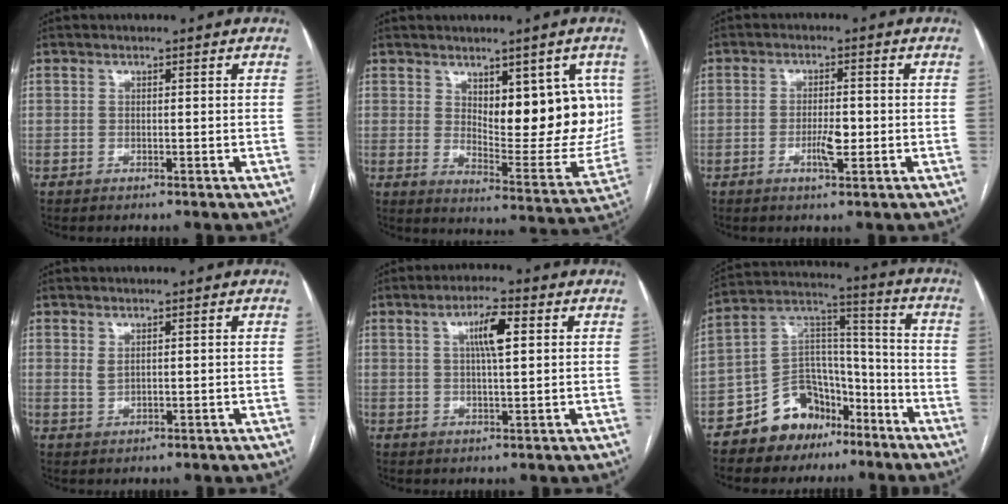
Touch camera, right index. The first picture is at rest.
{"total": 13.9, "force": [3.9, 5.3, 12.2], "torque": [-0.151, -0.005, 0.070]}
{"total": 3.7, "force": [-1.0, 0.9, 3.4], "torque": [-0.061, 0.001, -0.015]}
{"total": 1.4, "force": [0.7, 0.6, 1.1], "torque": [-0.022, -0.003, 0.020]}
{"total": 5.5, "force": [1.7, 0.8, 5.2], "torque": [-0.093, 0.008, 0.030]}
{"total": 12.7, "force": [-8.5, 8.3, 4.4], "torque": [-0.077, 0.061, -0.145]}